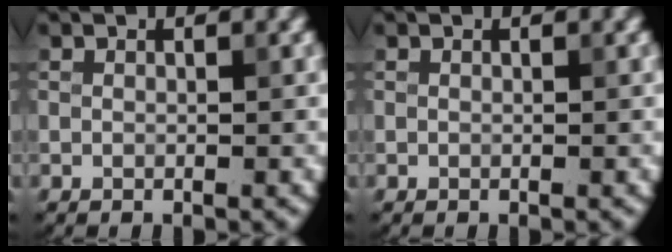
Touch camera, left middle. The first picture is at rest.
{"total": 0.0}